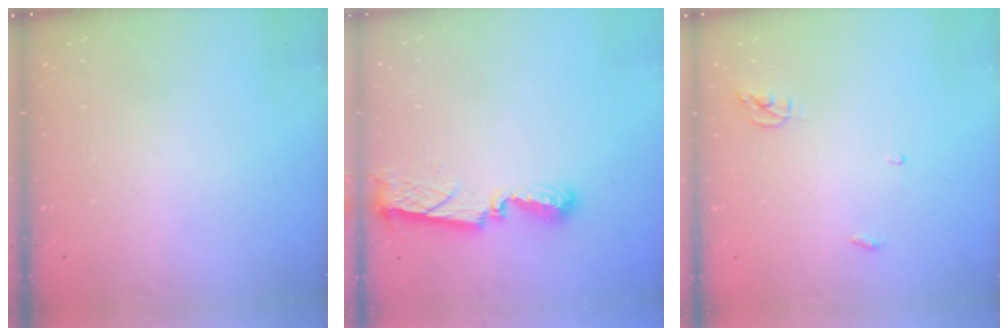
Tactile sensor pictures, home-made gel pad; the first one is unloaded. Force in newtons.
{"total": 8.7, "press": 8.7, "slide": 0.4}
{"total": 3.6, "press": 3.6, "slide": 0.3}